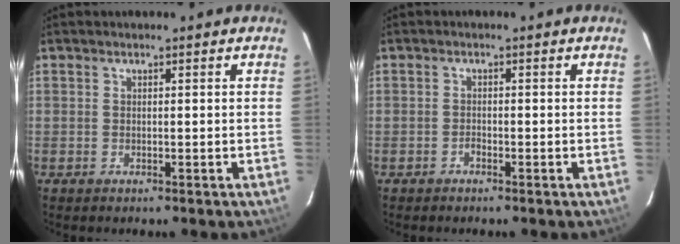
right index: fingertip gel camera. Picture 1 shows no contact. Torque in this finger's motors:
{"motor_torque": [0.00, 0.12, 0.07, 0.00]}